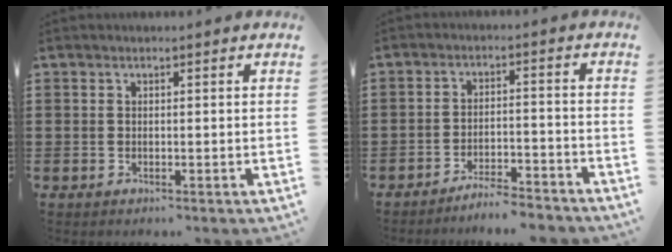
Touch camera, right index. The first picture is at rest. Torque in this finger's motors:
{"motor_torque": [0.61, 0.93, 0.17, 0.01]}